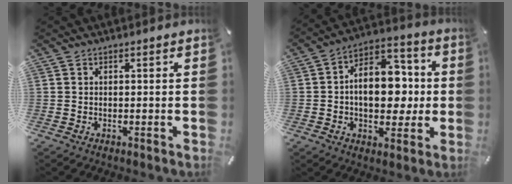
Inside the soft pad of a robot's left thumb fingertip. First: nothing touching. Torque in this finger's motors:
{"motor_torque": [1.92, 3.09, 0.99, -0.61, 0.20]}